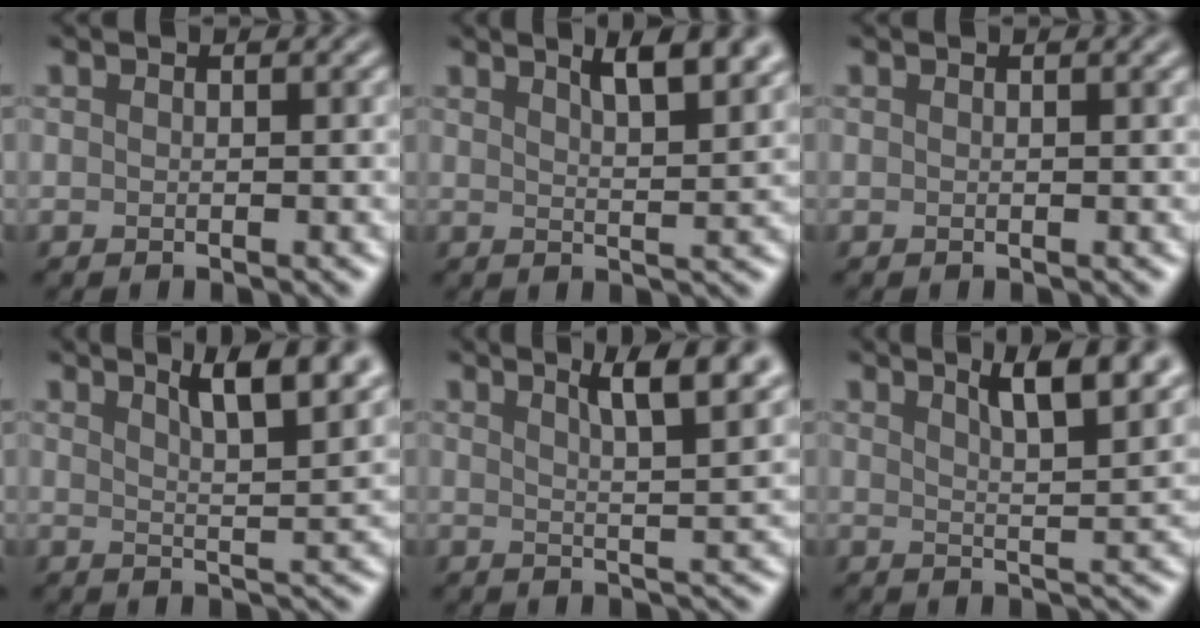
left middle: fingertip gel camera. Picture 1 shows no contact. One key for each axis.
{"total": 6.2, "fx": 4.0, "fy": 2.0, "fz": 4.3, "tx": -0.032, "ty": 0.029, "tz": 0.040}
{"total": 0.9, "fx": 0.5, "fy": 0.3, "fz": 0.7, "tx": -0.009, "ty": 0.000, "tz": 0.003}
{"total": 7.3, "fx": 4.6, "fy": 2.0, "fz": 5.3, "tx": -0.045, "ty": 0.026, "tz": 0.050}
{"total": 6.4, "fx": 3.8, "fy": 1.6, "fz": 4.9, "tx": -0.041, "ty": 0.024, "tz": 0.042}
{"total": 6.5, "fx": 4.0, "fy": 1.7, "fz": 4.8, "tx": -0.044, "ty": 0.024, "tz": 0.046}